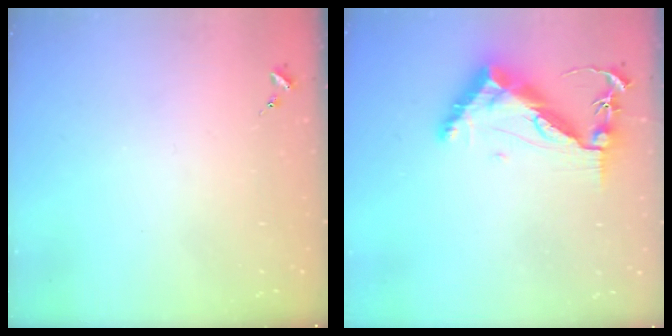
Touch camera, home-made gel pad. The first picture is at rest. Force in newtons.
{"total": 11.8, "press": 11.7, "slide": 1.5}